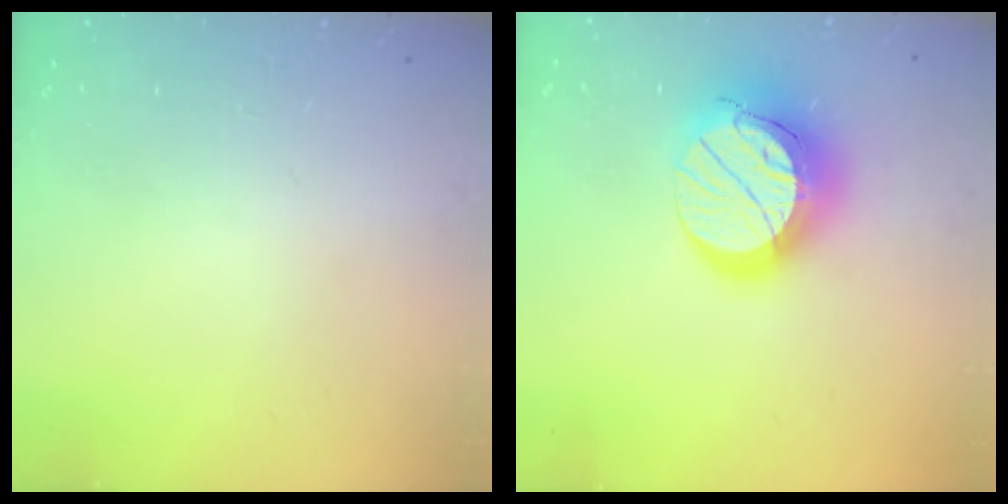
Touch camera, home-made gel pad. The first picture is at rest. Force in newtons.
{"total": 17.0, "press": 17.0, "slide": 1.6}